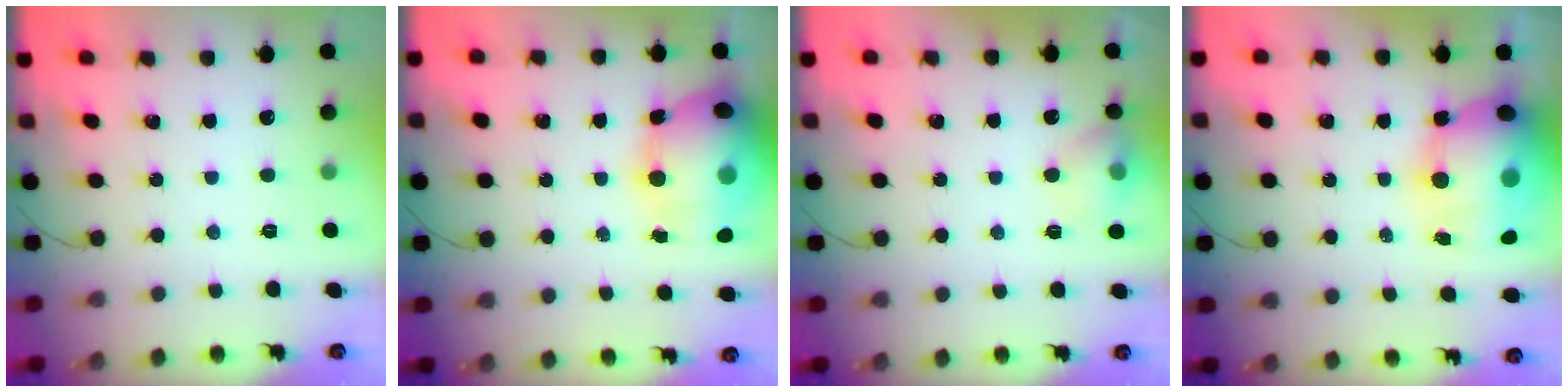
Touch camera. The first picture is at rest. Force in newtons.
{"total": 22.4, "press": 22.0, "slide": 4.0}
{"total": 9.2, "press": 9.1, "slide": 1.4}
{"total": 20.4, "press": 19.8, "slide": 4.8}